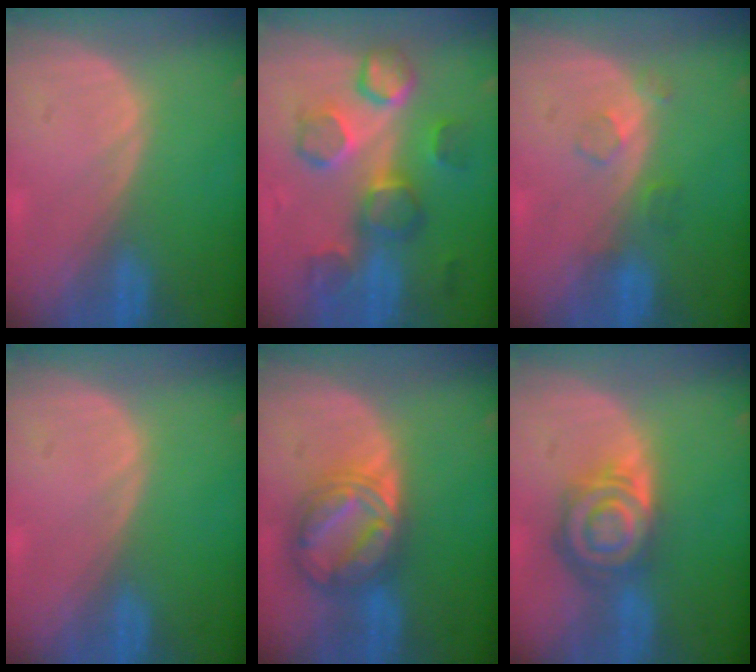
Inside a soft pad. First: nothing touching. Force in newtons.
{"total": 8.9, "press": 8.8, "slide": 0.9}
{"total": 2.5, "press": 2.5, "slide": 0.3}
{"total": 0.0}
{"total": 8.0, "press": 8.0, "slide": 0.6}
{"total": 8.0, "press": 7.1, "slide": 3.8}